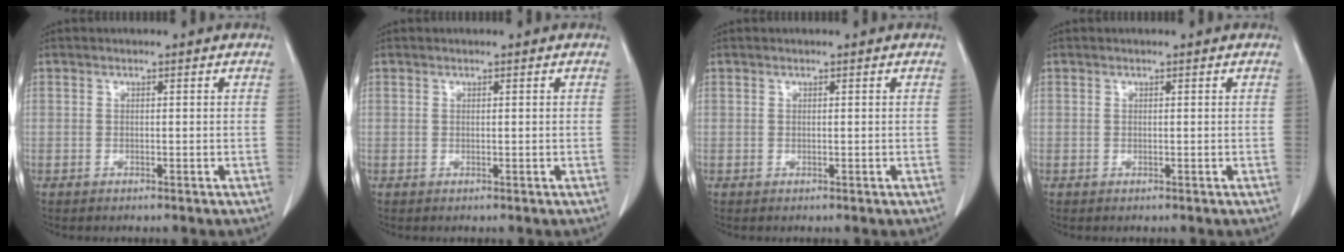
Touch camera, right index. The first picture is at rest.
{"total": 0.0}
{"total": 0.0}
{"total": 0.0}